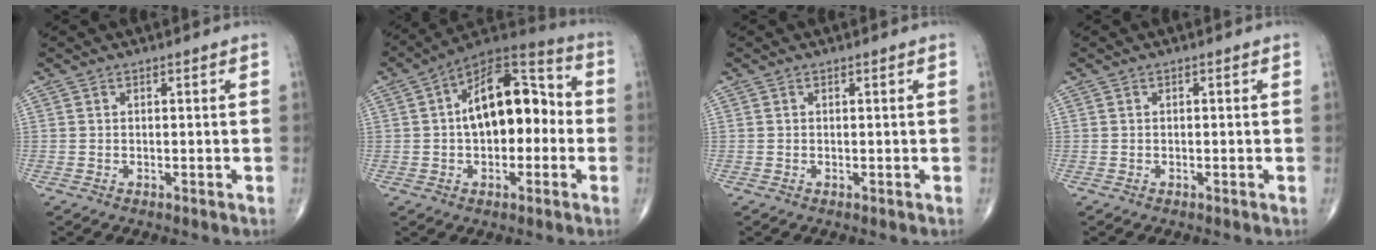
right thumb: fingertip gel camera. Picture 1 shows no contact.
{"total": 17.3, "force": [0.3, 9.8, 14.3], "torque": [-0.190, 0.044, -0.008]}
{"total": 0.0}
{"total": 0.0}